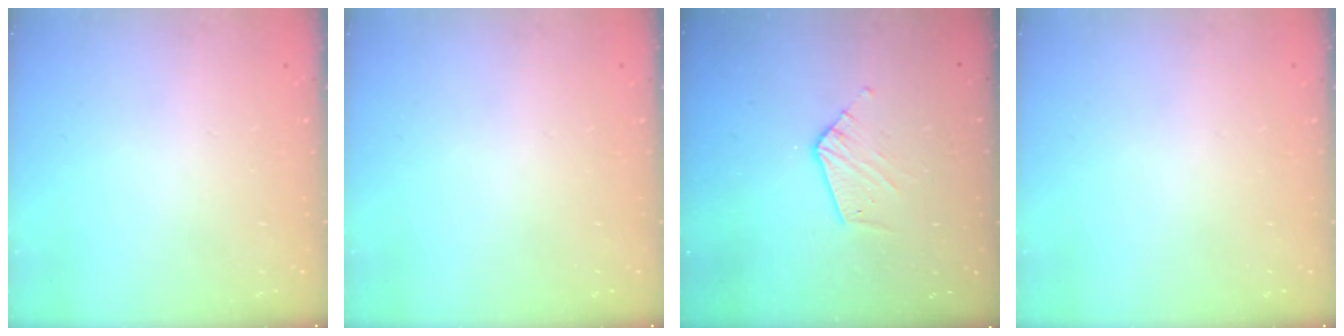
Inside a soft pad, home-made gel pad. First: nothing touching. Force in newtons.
{"total": 0.0}
{"total": 6.9, "press": 6.9, "slide": 0.1}
{"total": 0.0}